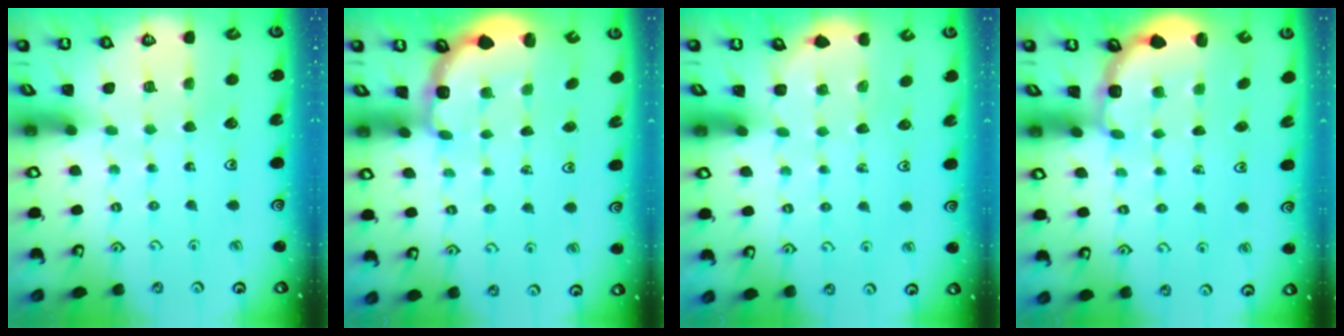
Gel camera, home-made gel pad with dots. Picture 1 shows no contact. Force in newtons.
{"total": 2.7, "press": 2.3, "slide": 1.4}
{"total": 1.5, "press": 1.2, "slide": 1.0}
{"total": 2.9, "press": 2.4, "slide": 1.8}